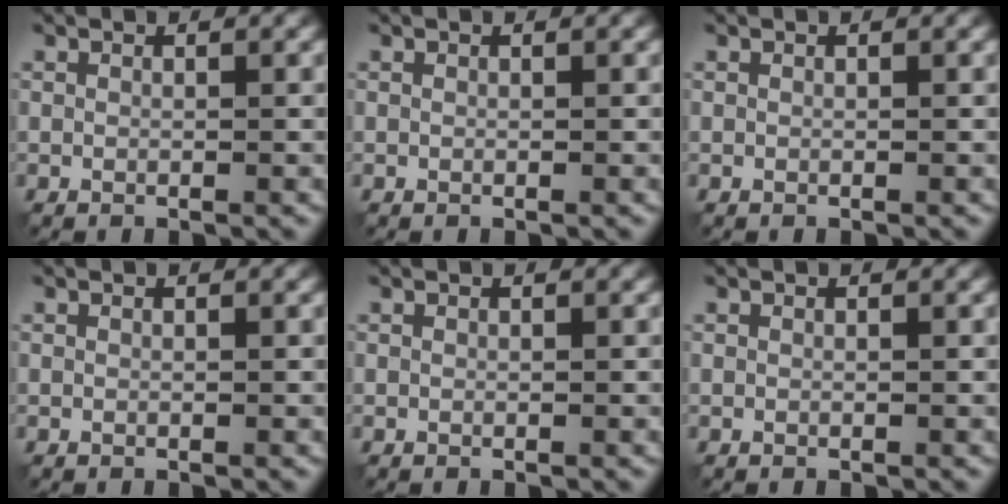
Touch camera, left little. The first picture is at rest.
{"total": 0.0}
{"total": 0.0}
{"total": 0.0}
{"total": 0.0}
{"total": 0.0}